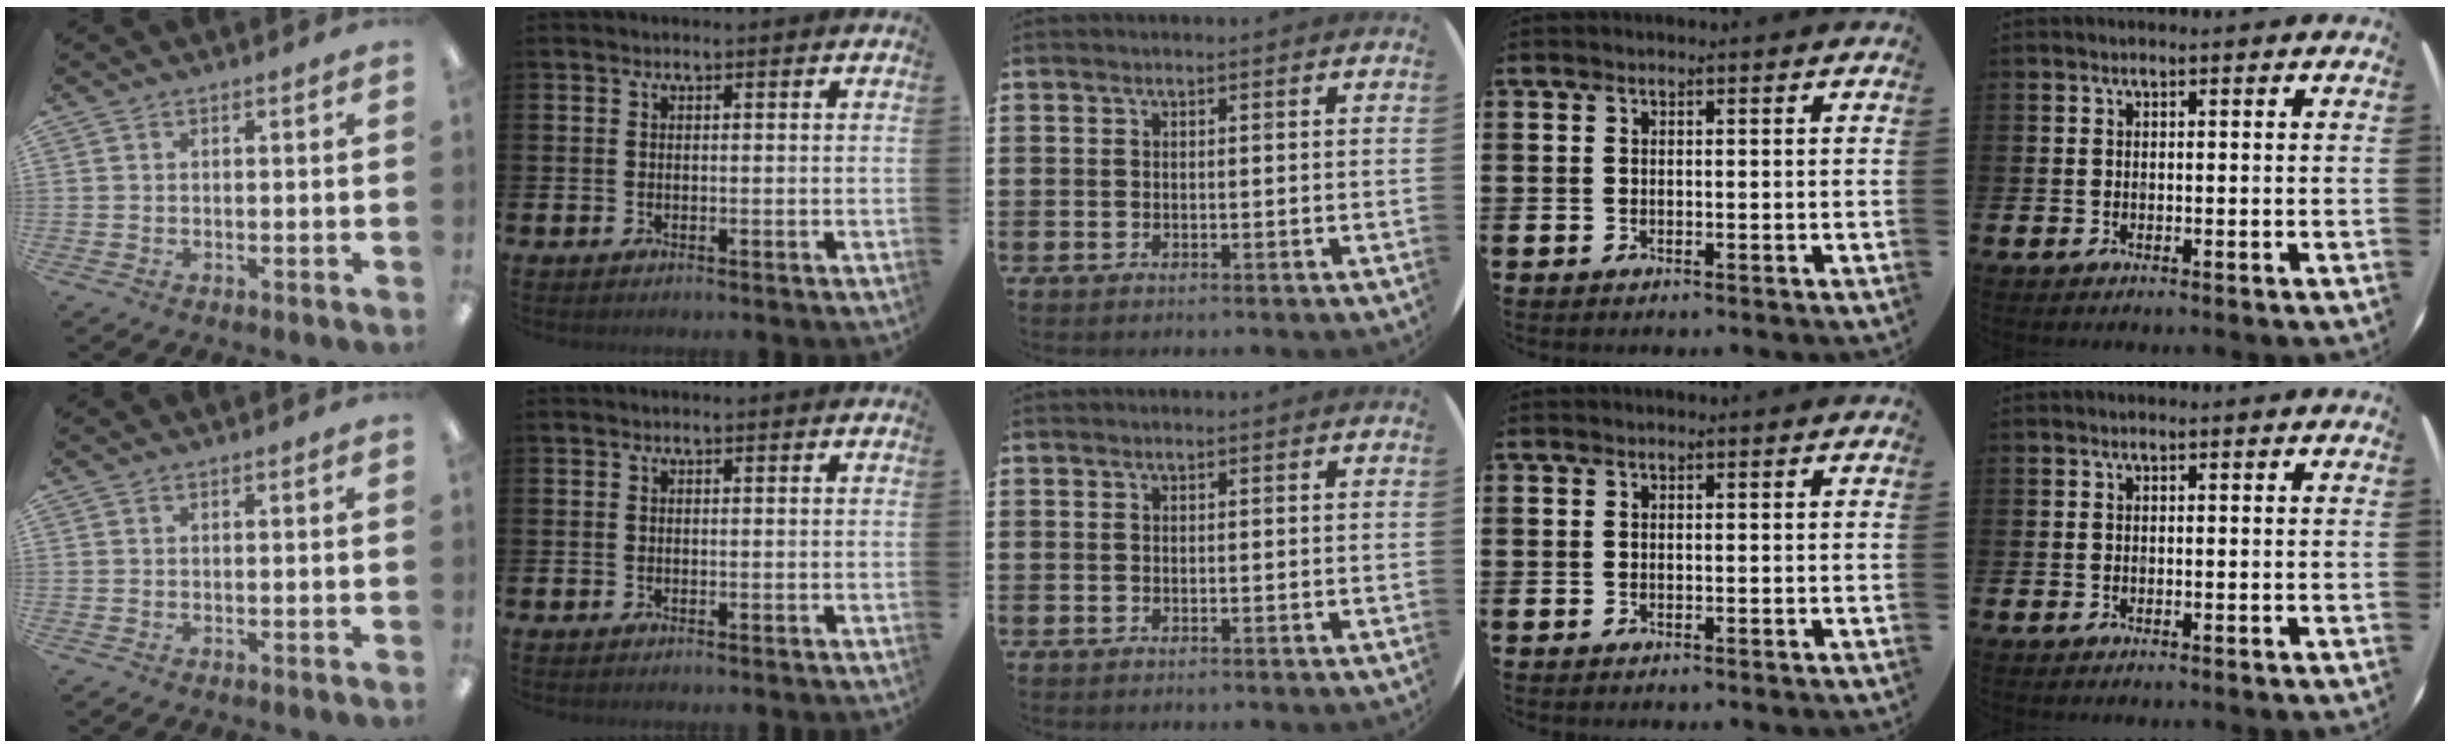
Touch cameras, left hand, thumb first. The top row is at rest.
{}